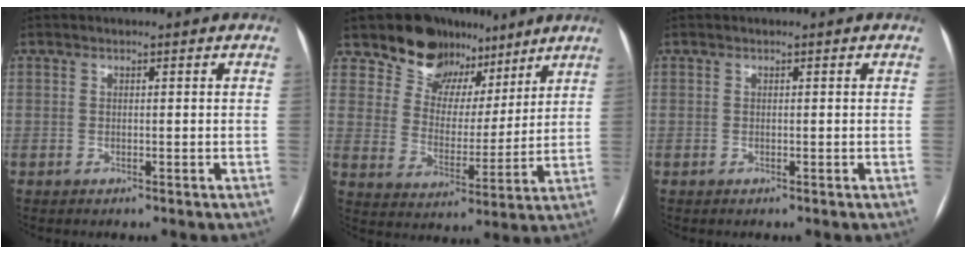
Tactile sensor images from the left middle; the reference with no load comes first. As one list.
[{"total": 11.8, "force": [8.9, 7.4, 2.1], "torque": [-0.027, 0.016, 0.142]}, {"total": 0.0}]